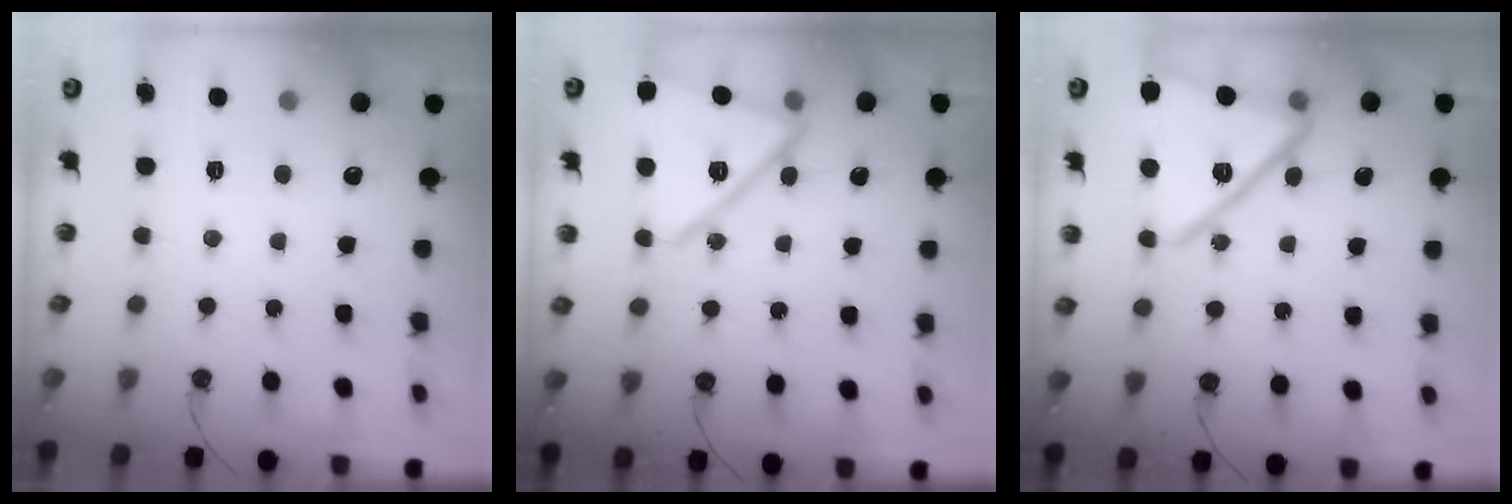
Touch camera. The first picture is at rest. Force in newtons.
{"total": 17.0, "press": 17.0, "slide": 1.1}
{"total": 20.6, "press": 20.5, "slide": 1.4}